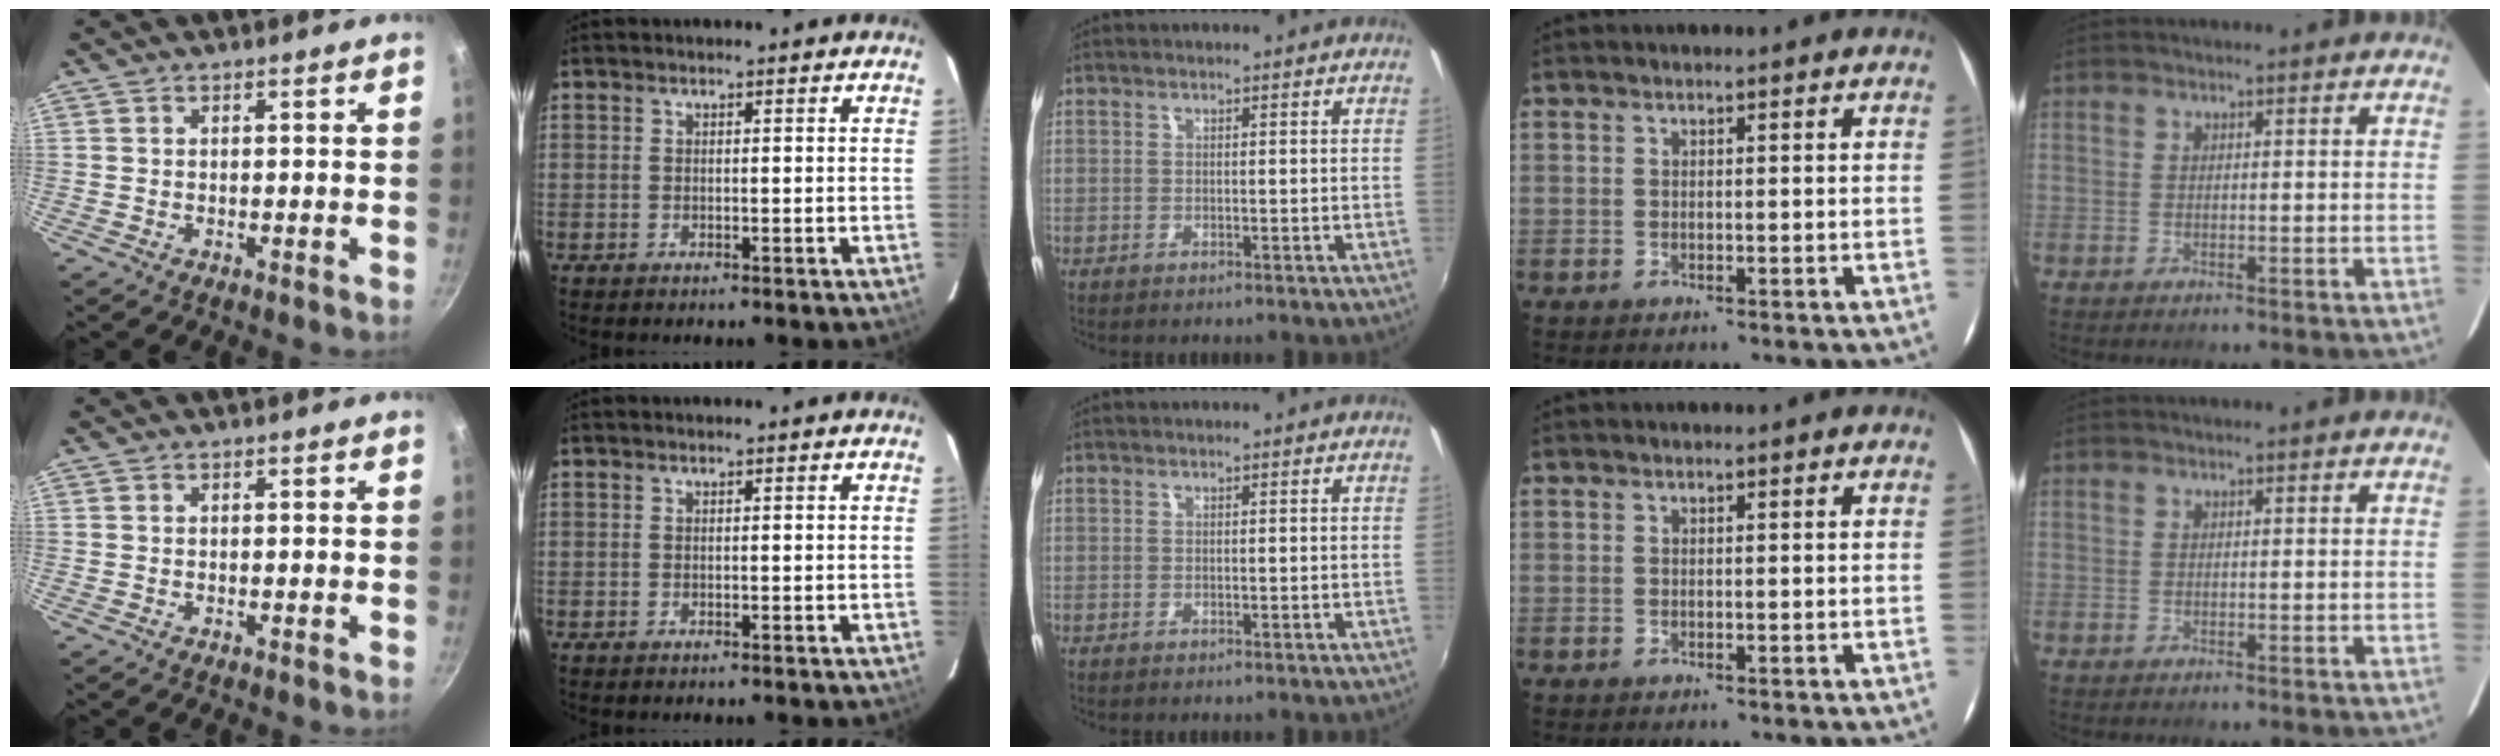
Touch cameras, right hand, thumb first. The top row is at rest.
{}